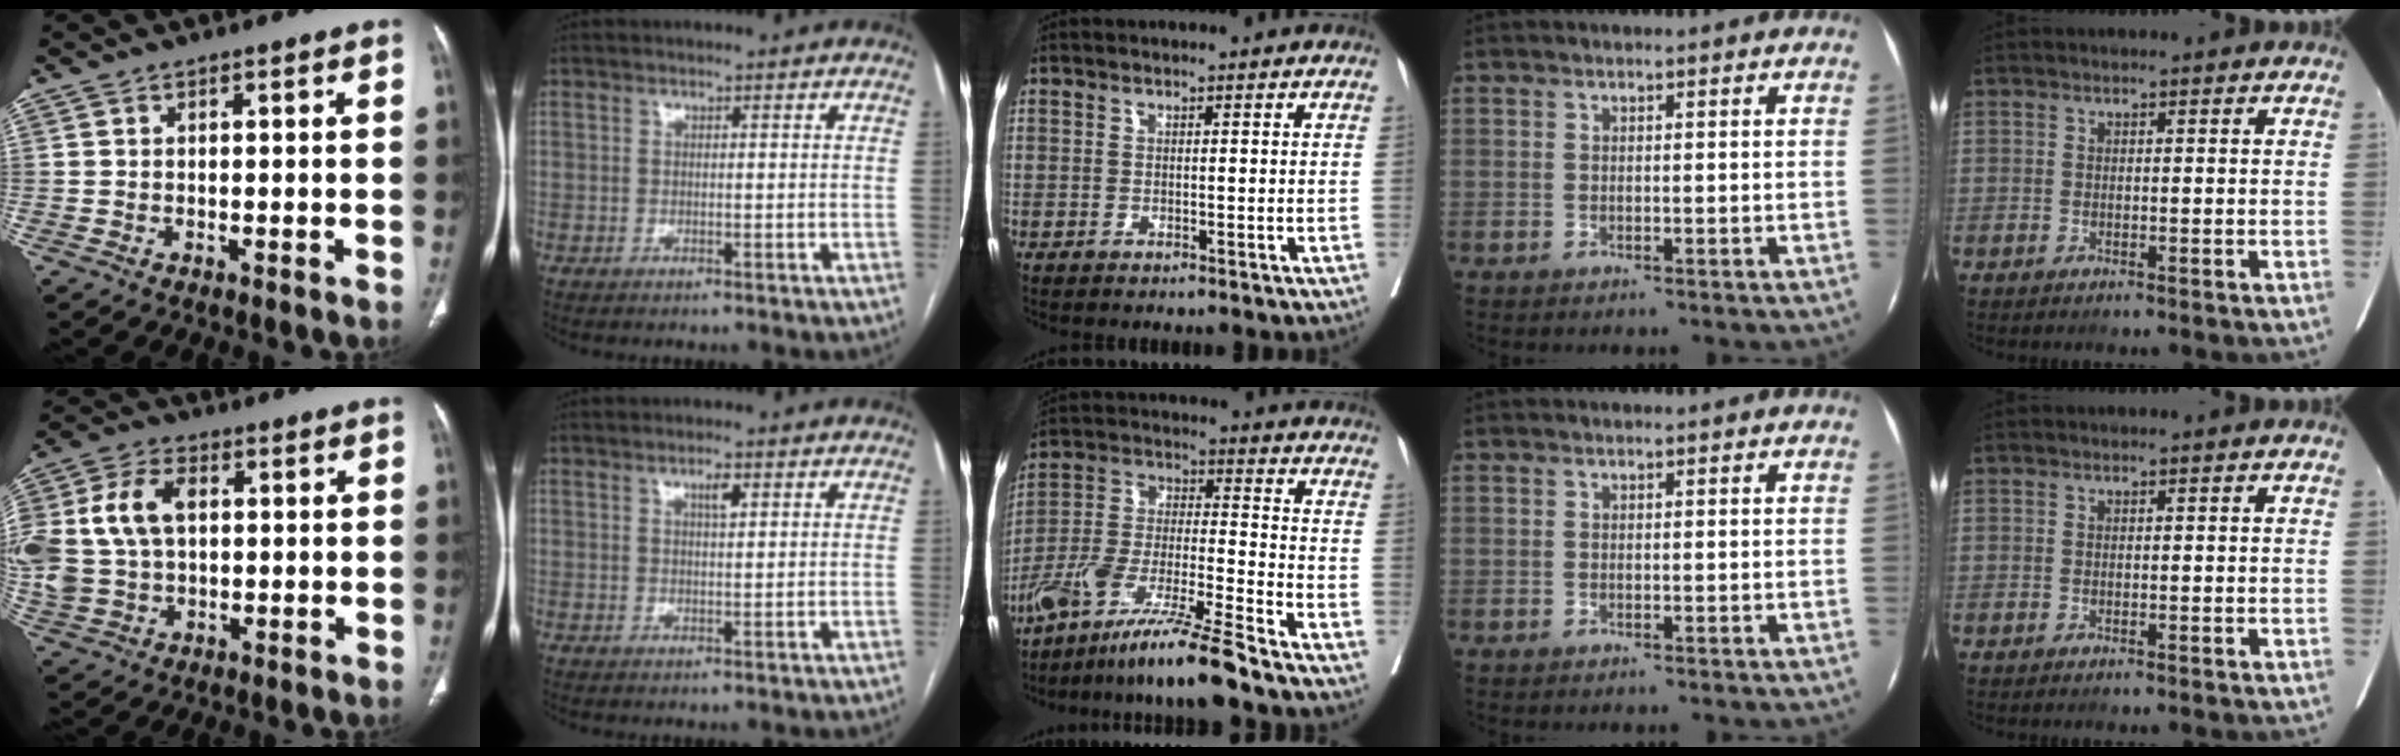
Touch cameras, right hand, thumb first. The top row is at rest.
{"thumb": {"total": 16.5, "force": [2.1, 11.5, 11.6], "torque": [-0.263, 0.015, 0.045]}, "index": {"total": 2.0, "force": [0.9, 0.5, 1.7], "torque": [-0.028, 0.001, 0.015]}, "middle": {"total": 14.1, "force": [-10.9, -0.1, 9.0], "torque": [-0.172, -0.013, -0.201]}}